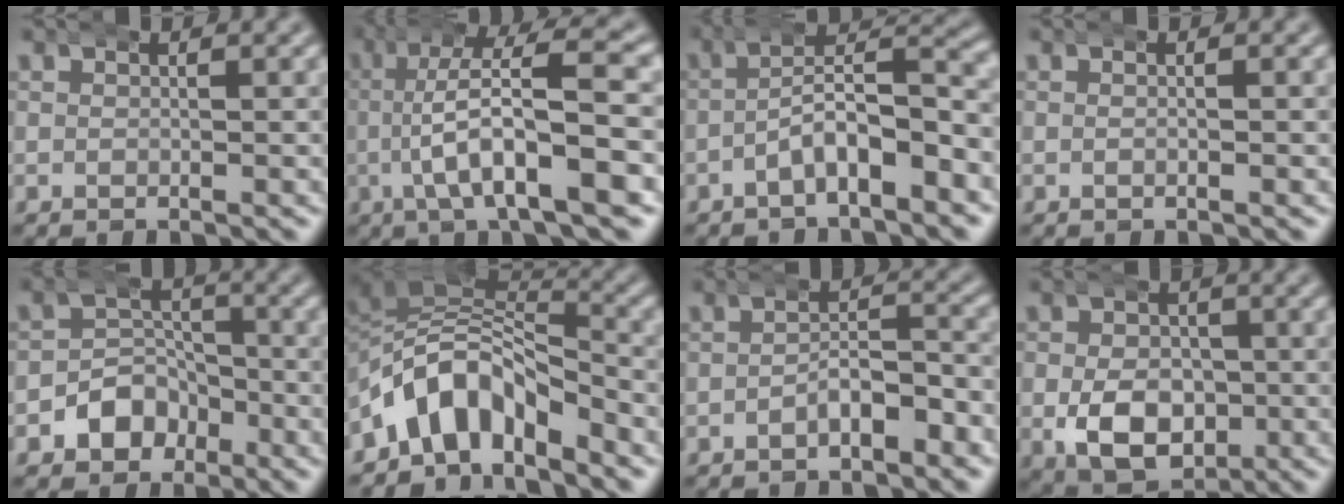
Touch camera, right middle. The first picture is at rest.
{"total": 7.6, "force": [-0.2, 1.9, 7.3], "torque": [-0.123, 0.008, -0.007]}
{"total": 4.6, "force": [-2.6, 1.2, 3.7], "torque": [-0.043, 0.005, -0.045]}
{"total": 0.7, "force": [-0.1, 0.2, 0.7], "torque": [-0.009, 0.004, -0.006]}
{"total": 5.0, "force": [-2.7, 4.0, 1.2], "torque": [-0.022, -0.002, -0.051]}
{"total": 9.5, "force": [-4.0, 7.4, 4.4], "torque": [-0.101, -0.024, -0.065]}
{"total": 3.5, "force": [-2.9, 1.0, 1.8], "torque": [-0.011, -0.003, -0.048]}
{"total": 7.7, "force": [-1.9, 5.6, 4.9], "torque": [-0.079, -0.027, -0.021]}